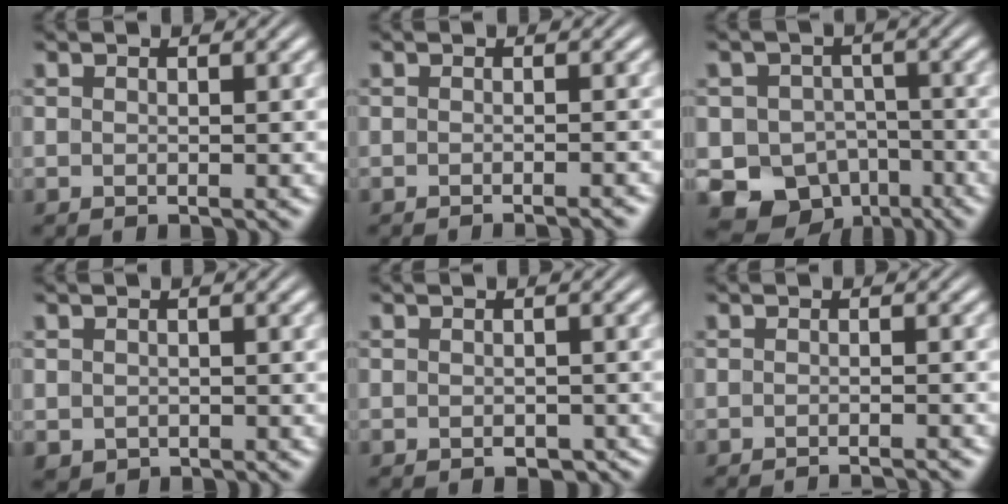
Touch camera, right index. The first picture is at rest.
{"total": 1.3, "force": [-1.3, -0.2, 0.3], "torque": [-0.005, -0.001, -0.019]}
{"total": 19.0, "force": [-8.2, 16.3, 5.2], "torque": [-0.150, -0.102, -0.122]}
{"total": 2.2, "force": [-0.7, 2.0, 0.6], "torque": [-0.023, -0.022, 0.003]}
{"total": 1.8, "force": [-1.4, 0.8, 0.6], "torque": [-0.009, -0.012, -0.016]}
{"total": 2.1, "force": [-2.1, -0.1, 0.2], "torque": [-0.006, -0.010, -0.028]}